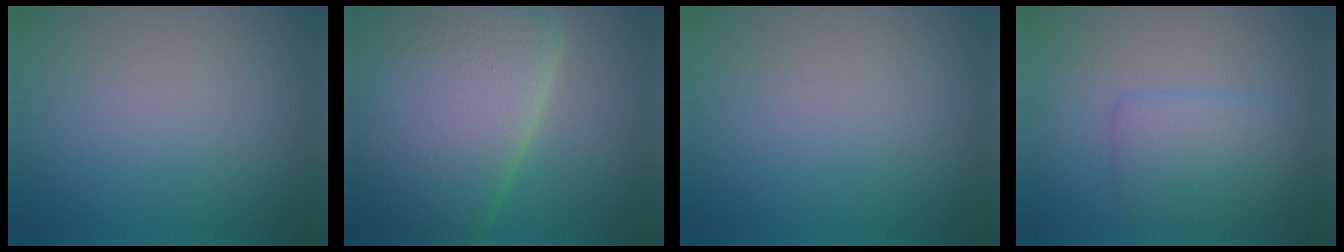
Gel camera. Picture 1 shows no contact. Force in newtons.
{"total": 19.9, "press": 19.9, "slide": 0.9}
{"total": 0.0}
{"total": 3.6, "press": 3.6, "slide": 0.2}